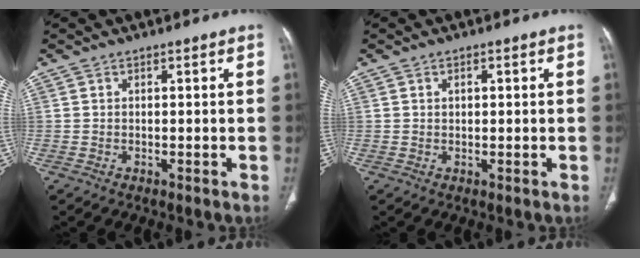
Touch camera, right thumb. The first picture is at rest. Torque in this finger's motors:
{"motor_torque": [0.15, -0.17, -0.02, -0.07, 0.08]}